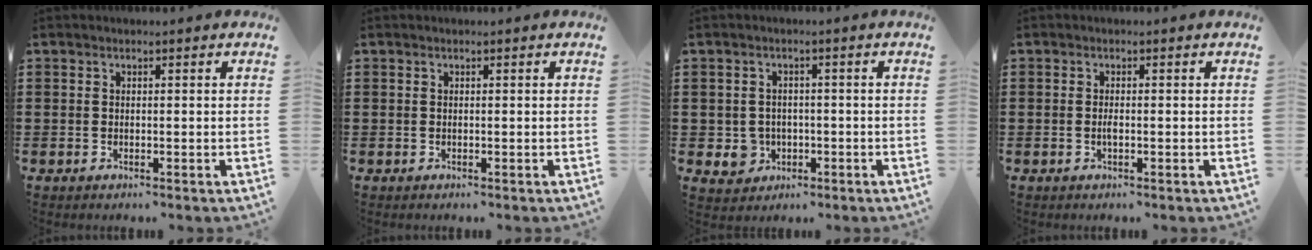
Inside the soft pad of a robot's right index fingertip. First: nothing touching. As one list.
[{"total": 0.0}, {"total": 3.3, "force": [-1.0, 3.1, 0.7], "torque": [-0.023, 0.005, -0.021]}, {"total": 1.2, "force": [-0.3, 0.2, 1.1], "torque": [-0.022, -0.003, -0.006]}]